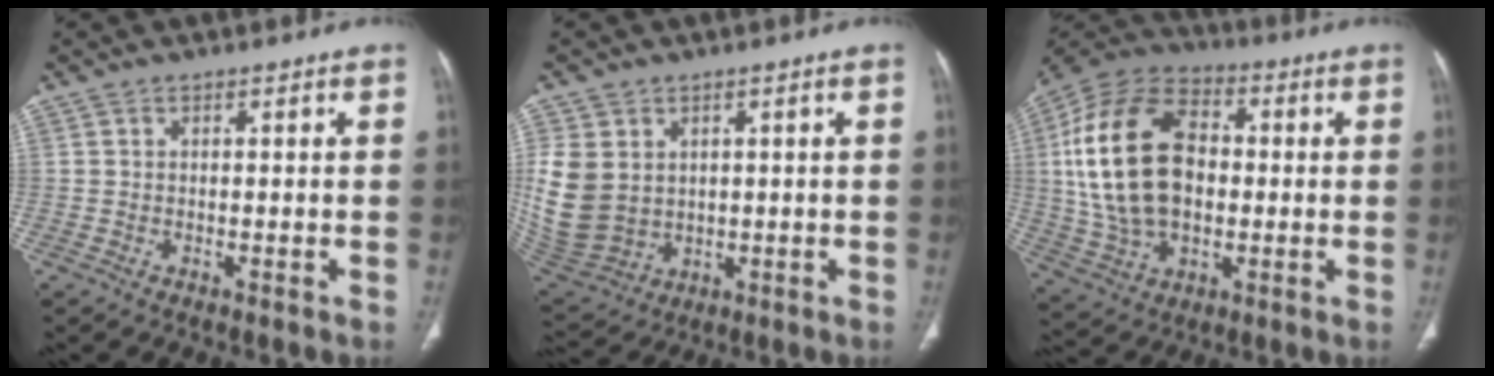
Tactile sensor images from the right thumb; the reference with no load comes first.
{"total": 14.2, "force": [2.1, 11.5, 8.1], "torque": [-0.181, -0.010, 0.072]}
{"total": 22.7, "force": [1.3, 14.8, 17.2], "torque": [-0.322, 0.017, 0.027]}